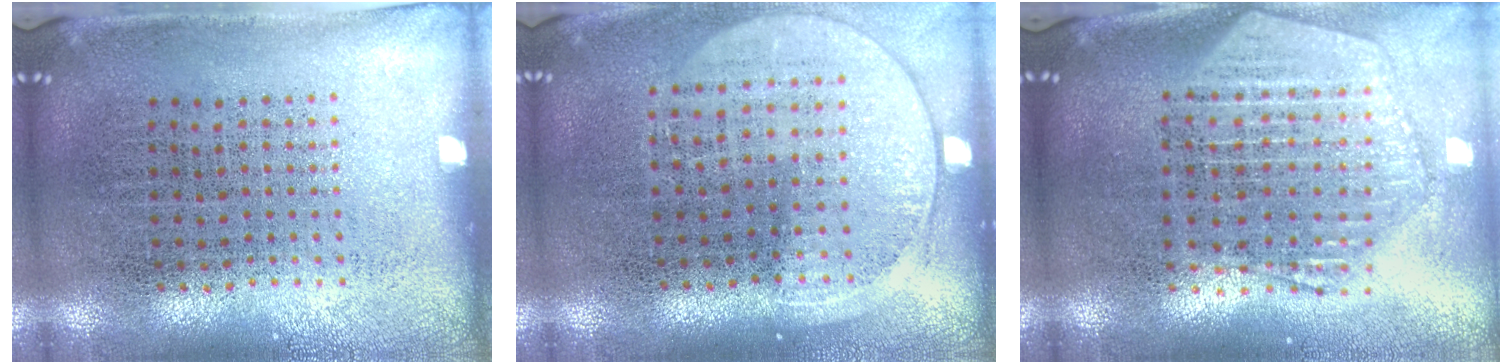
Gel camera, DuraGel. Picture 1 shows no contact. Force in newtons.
{"total": 1.5, "press": 1.4, "slide": 0.6}
{"total": 2.4, "press": 2.1, "slide": 1.3}